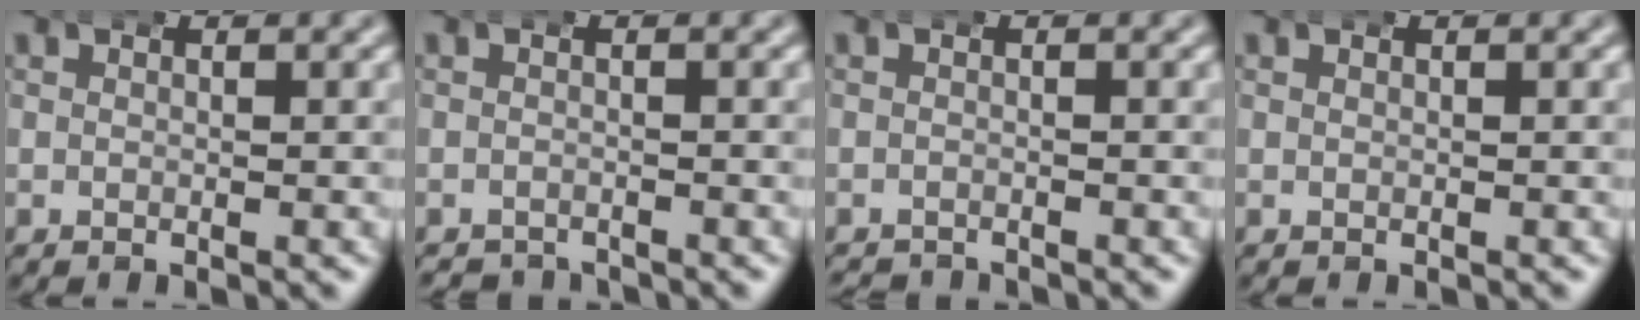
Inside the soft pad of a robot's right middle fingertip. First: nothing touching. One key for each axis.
{"total": 2.5, "fx": -2.5, "fy": 0.4, "fz": -0.2, "tx": 0.006, "ty": -0.011, "tz": -0.037}
{"total": 1.9, "fx": -1.9, "fy": 0.1, "fz": -0.2, "tx": 0.000, "ty": -0.012, "tz": -0.026}
{"total": 0.0}